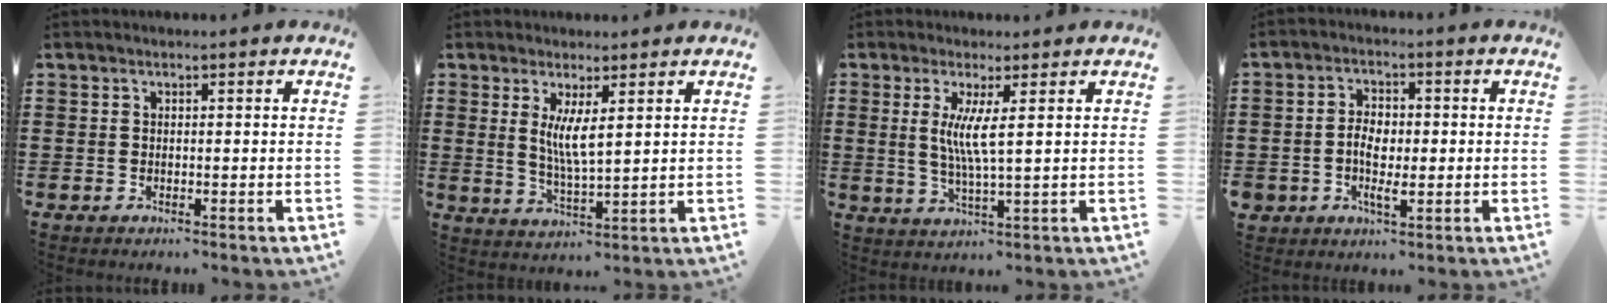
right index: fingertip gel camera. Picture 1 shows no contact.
{"total": 5.0, "force": [1.5, 0.9, 4.6], "torque": [-0.094, -0.005, 0.028]}
{"total": 5.3, "force": [1.2, 0.0, 5.1], "torque": [-0.102, -0.009, 0.018]}
{"total": 4.2, "force": [-0.9, 2.7, 3.0], "torque": [-0.067, 0.006, -0.019]}